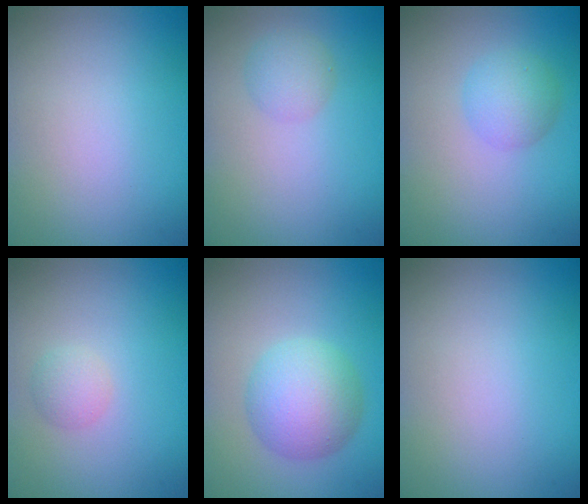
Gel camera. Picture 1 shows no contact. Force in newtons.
{"total": 2.0, "press": 2.0, "slide": 0.0}
{"total": 2.7, "press": 2.7, "slide": 0.1}
{"total": 1.4, "press": 1.4, "slide": 0.1}
{"total": 5.4, "press": 5.4, "slide": 0.1}
{"total": 0.0}